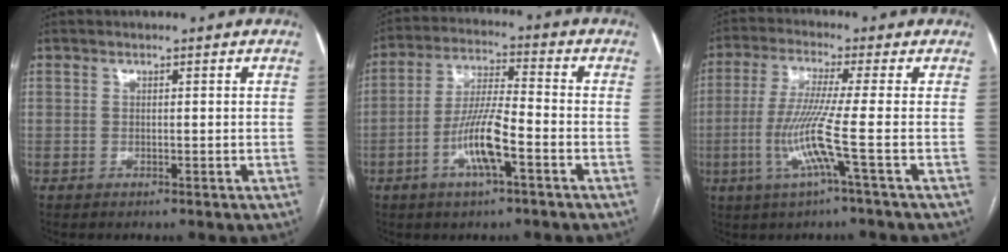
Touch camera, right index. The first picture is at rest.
{"total": 9.4, "force": [-3.6, 1.3, 8.6], "torque": [-0.171, 0.003, -0.069]}
{"total": 8.6, "force": [-2.4, -1.7, 8.1], "torque": [-0.170, -0.015, -0.052]}